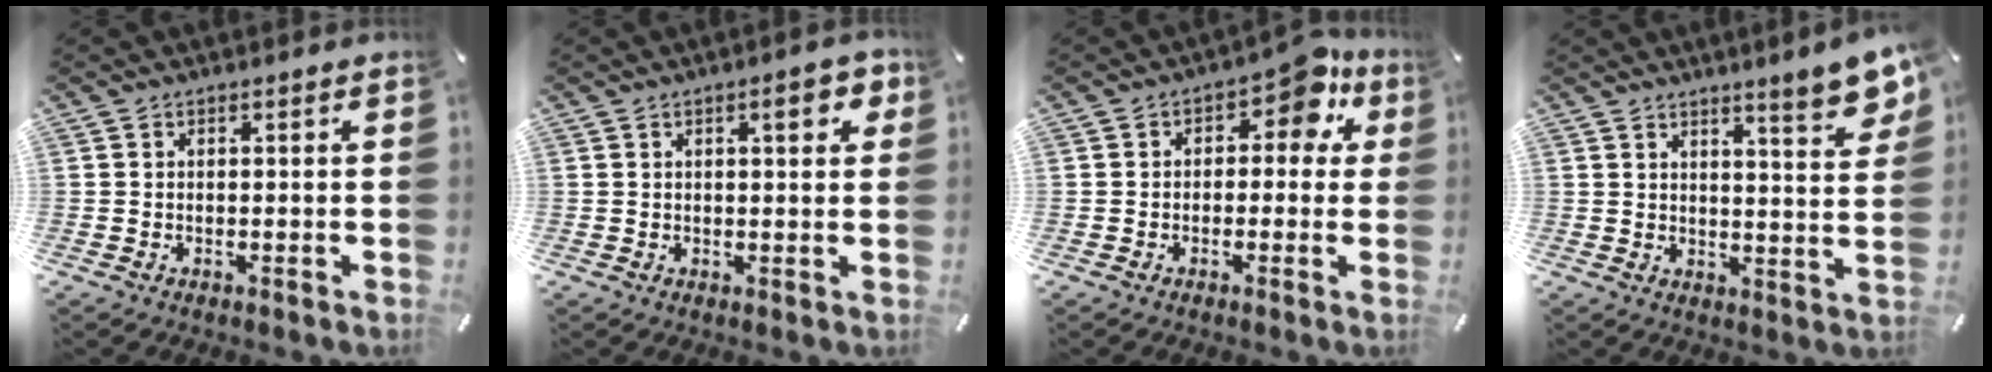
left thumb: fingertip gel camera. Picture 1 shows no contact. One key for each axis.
{"total": 5.6, "fx": 2.3, "fy": 1.9, "fz": 4.8, "tx": -0.057, "ty": -0.008, "tz": 0.030}
{"total": 8.2, "fx": 3.7, "fy": 4.5, "fz": 5.7, "tx": -0.066, "ty": -0.024, "tz": 0.055}
{"total": 8.2, "fx": 6.1, "fy": 0.6, "fz": 5.4, "tx": -0.076, "ty": -0.046, "tz": 0.099}